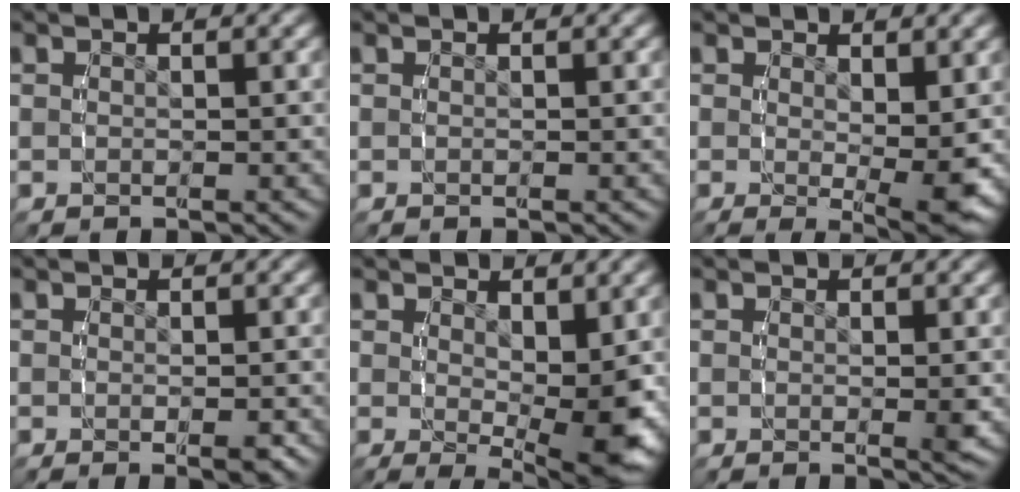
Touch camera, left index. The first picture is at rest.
{"total": 0.0}
{"total": 2.9, "force": [0.3, 0.0, 2.8], "torque": [-0.031, -0.013, 0.006]}
{"total": 0.7, "force": [-0.3, -0.1, 0.6], "torque": [-0.007, 0.001, -0.007]}
{"total": 4.3, "force": [0.3, 0.8, 4.2], "torque": [-0.054, -0.019, 0.010]}
{"total": 0.8, "force": [0.3, -0.3, 0.7], "torque": [-0.004, 0.000, 0.001]}